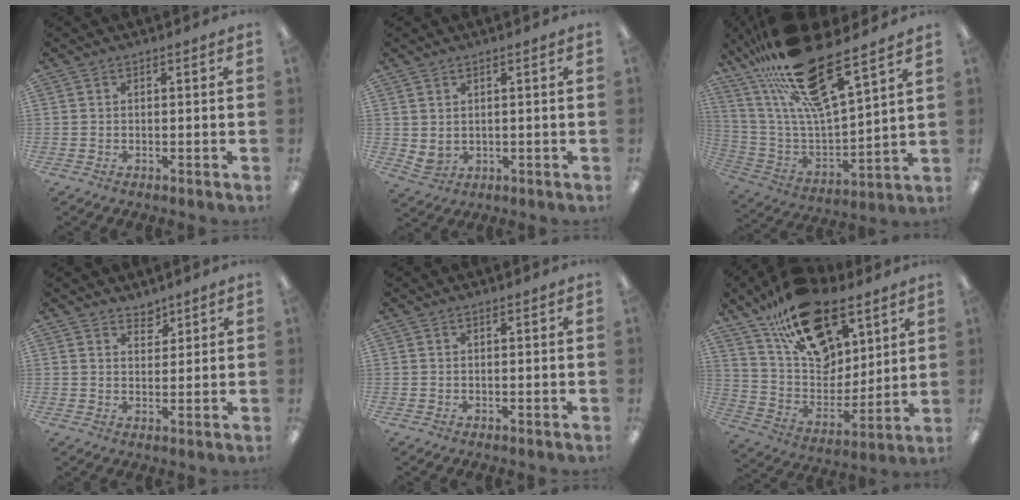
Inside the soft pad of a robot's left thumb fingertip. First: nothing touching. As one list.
[{"total": 2.5, "force": [1.5, 1.6, 1.3], "torque": [-0.027, -0.004, 0.030]}, {"total": 22.7, "force": [17.0, 5.7, 13.9], "torque": [-0.259, -0.104, 0.292]}, {"total": 3.3, "force": [3.0, 1.2, 0.3], "torque": [0.006, -0.024, 0.055]}, {"total": 0.7, "force": [0.5, 0.1, 0.4], "torque": [-0.009, 0.001, 0.009]}, {"total": 21.7, "force": [13.7, 12.0, 11.8], "torque": [-0.194, -0.077, 0.248]}]